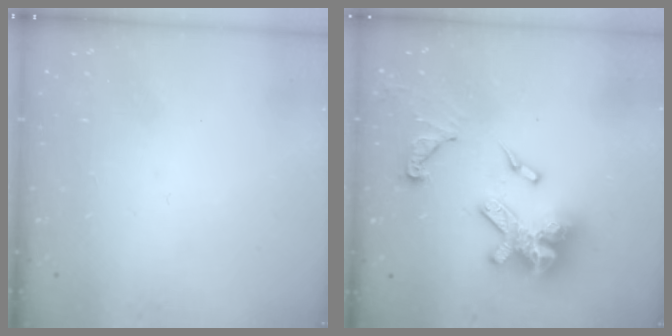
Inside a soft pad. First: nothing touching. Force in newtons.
{"total": 17.8, "press": 17.7, "slide": 1.7}